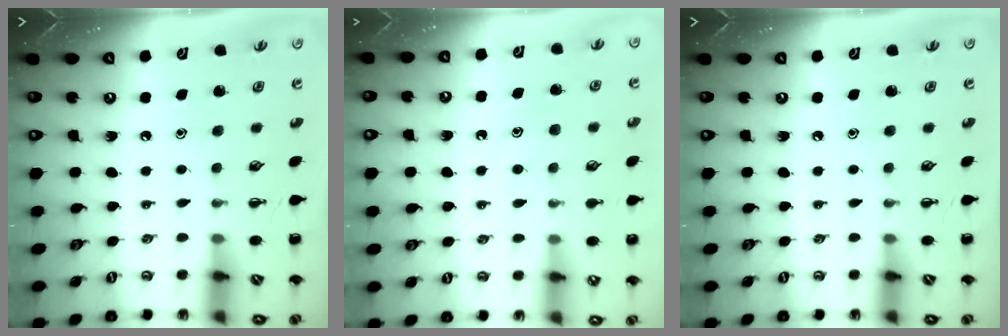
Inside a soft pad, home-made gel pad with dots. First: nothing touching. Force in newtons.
{"total": 9.6, "press": 9.5, "slide": 1.4}
{"total": 0.0}